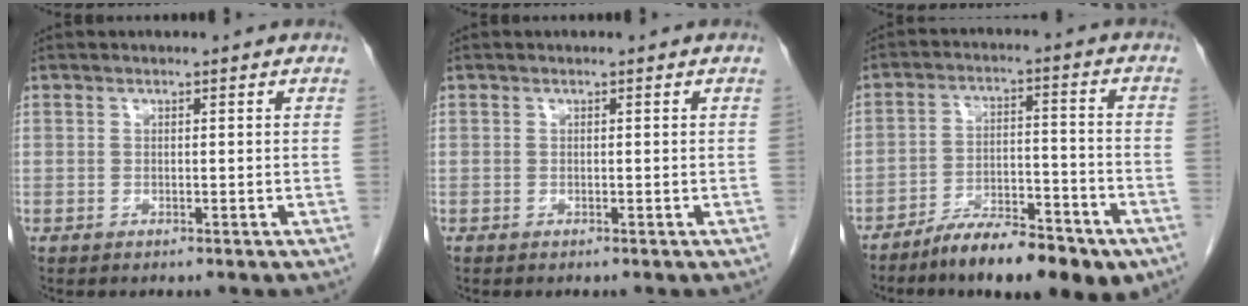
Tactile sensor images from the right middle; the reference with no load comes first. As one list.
[{"total": 0.0}, {"total": 12.5, "force": [-9.0, 3.2, 8.1], "torque": [-0.113, 0.007, -0.145]}]